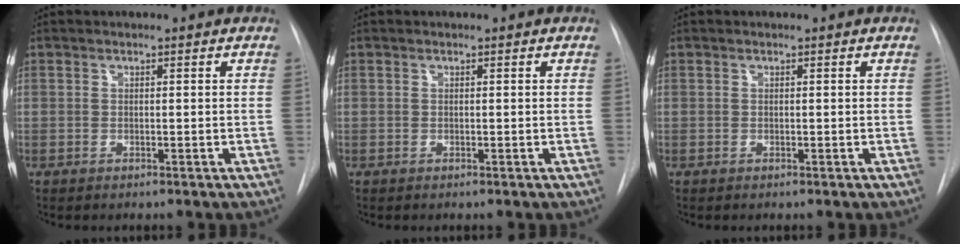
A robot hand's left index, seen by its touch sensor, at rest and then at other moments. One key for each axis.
{"total": 0.0}
{"total": 0.0}